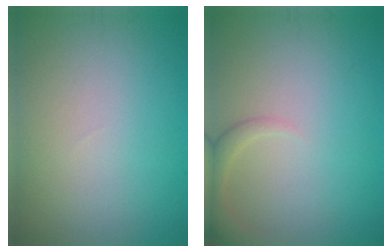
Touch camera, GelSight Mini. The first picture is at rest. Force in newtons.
{"total": 2.3, "press": 2.3, "slide": 0.3}